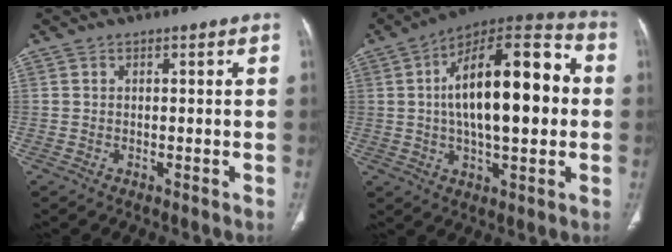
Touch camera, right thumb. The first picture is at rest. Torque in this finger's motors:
{"motor_torque": [2.40, 2.61, 2.13, 0.12, 0.28]}